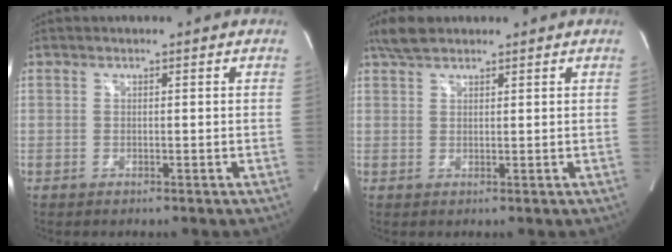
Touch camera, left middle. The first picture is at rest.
{"total": 3.6, "force": [2.9, 1.3, 1.6], "torque": [-0.040, 0.015, 0.057]}